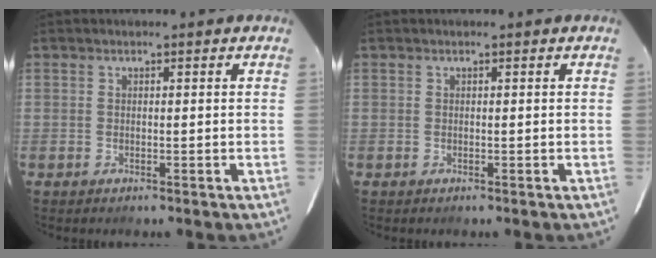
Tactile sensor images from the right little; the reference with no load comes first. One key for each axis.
{"total": 0.0}